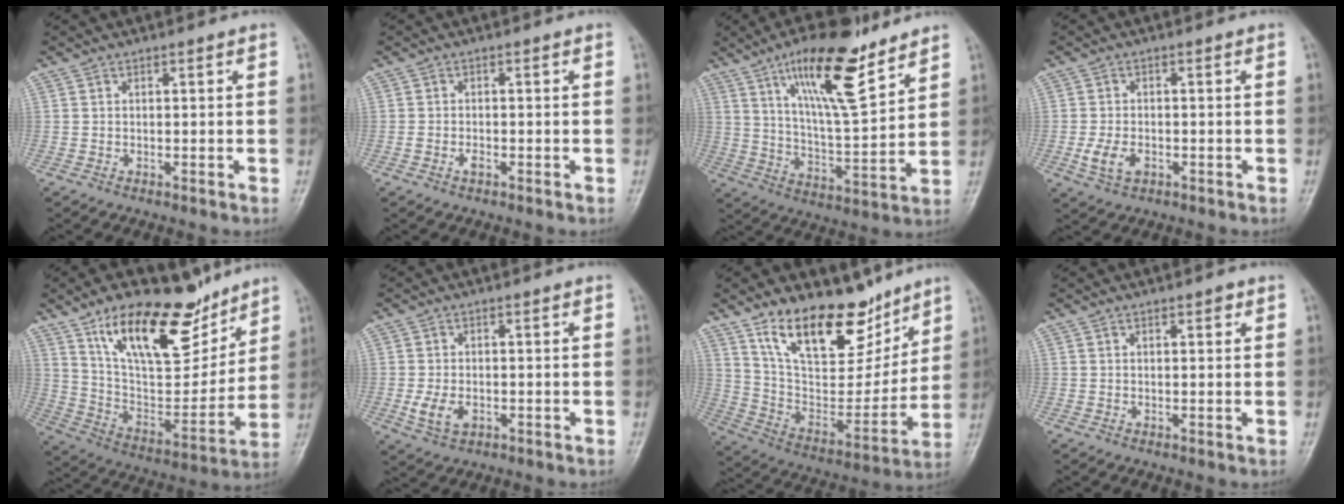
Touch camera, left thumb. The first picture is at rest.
{"total": 1.4, "force": [-0.7, 0.8, 0.9], "torque": [-0.016, 0.007, -0.012]}
{"total": 17.5, "force": [10.9, 5.0, 12.7], "torque": [-0.193, -0.058, 0.194]}
{"total": 4.6, "force": [-1.5, 3.0, 3.2], "torque": [-0.064, 0.000, -0.025]}
{"total": 23.0, "force": [14.5, 9.9, 14.8], "torque": [-0.191, -0.067, 0.257]}
{"total": 4.6, "force": [-1.2, 3.0, 3.3], "torque": [-0.066, -0.005, -0.017]}
{"total": 21.6, "force": [14.4, 10.3, 12.4], "torque": [-0.147, -0.078, 0.255]}
{"total": 1.7, "force": [0.9, 0.7, 1.3], "torque": [-0.012, -0.001, 0.011]}